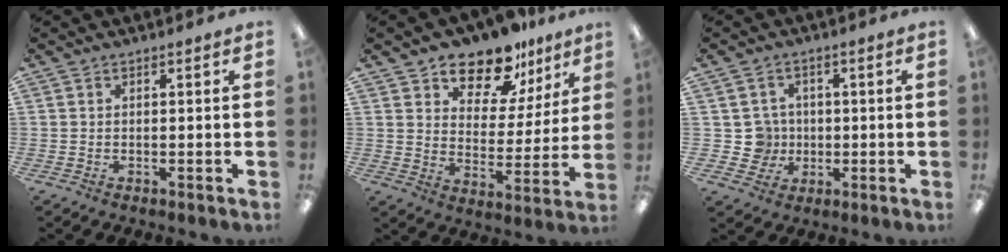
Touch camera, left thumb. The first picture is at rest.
{"total": 13.4, "force": [11.1, 6.3, 4.0], "torque": [-0.066, -0.086, 0.204]}
{"total": 6.6, "force": [0.0, 6.6, 0.9], "torque": [-0.012, 0.005, 0.007]}